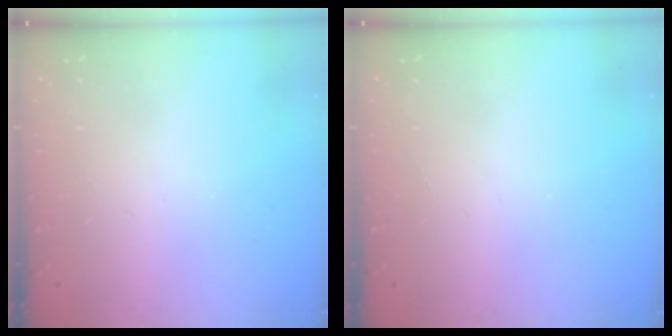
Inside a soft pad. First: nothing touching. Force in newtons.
{"total": 0.0}